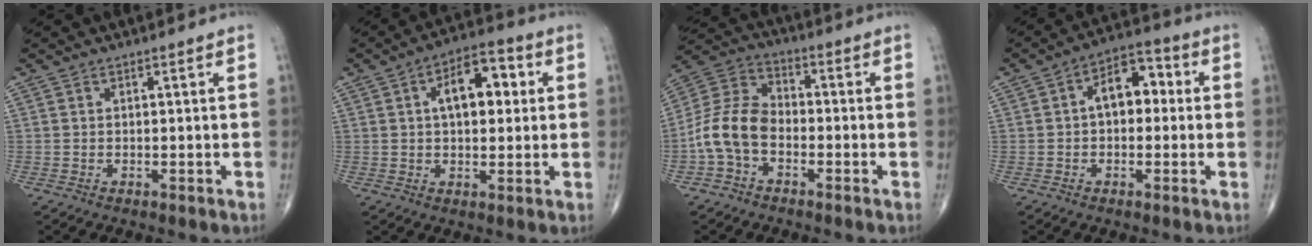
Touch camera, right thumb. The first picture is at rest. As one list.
[{"total": 10.6, "force": [2.3, 5.7, 8.6], "torque": [-0.102, 0.017, 0.028]}, {"total": 10.4, "force": [-3.2, 6.9, 7.1], "torque": [-0.135, 0.034, -0.076]}, {"total": 8.6, "force": [0.7, 5.4, 6.6], "torque": [-0.072, 0.032, -0.001]}]